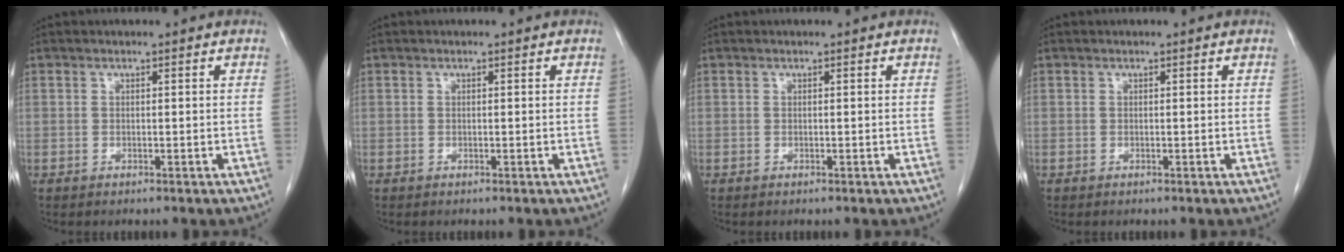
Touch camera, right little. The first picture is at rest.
{"total": 0.0}
{"total": 0.0}
{"total": 0.0}